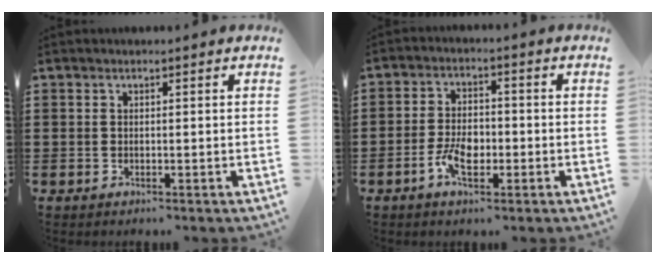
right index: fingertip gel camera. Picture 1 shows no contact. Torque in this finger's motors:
{"motor_torque": [1.00, 1.14, 0.17, 0.08]}